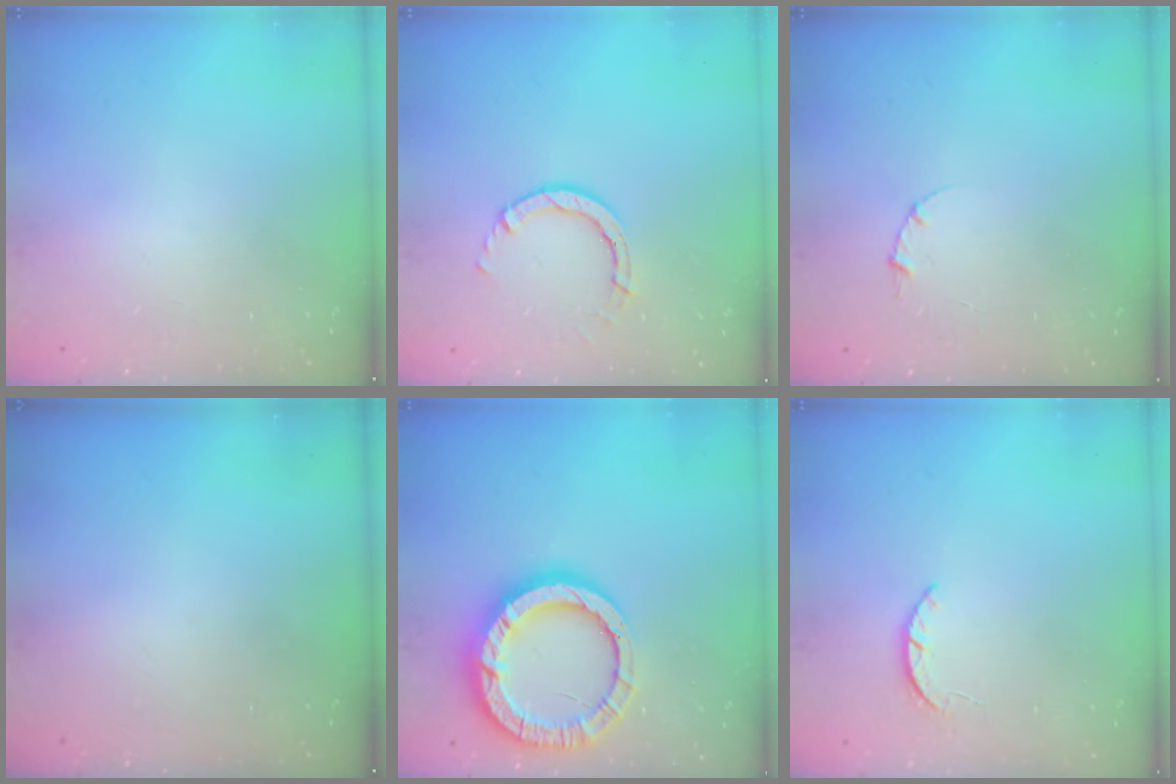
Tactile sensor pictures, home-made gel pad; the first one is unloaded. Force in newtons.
{"total": 3.7, "press": 3.7, "slide": 0.4}
{"total": 1.0, "press": 1.0, "slide": 0.3}
{"total": 0.0}
{"total": 17.5, "press": 17.4, "slide": 1.5}
{"total": 1.9, "press": 1.9, "slide": 0.3}